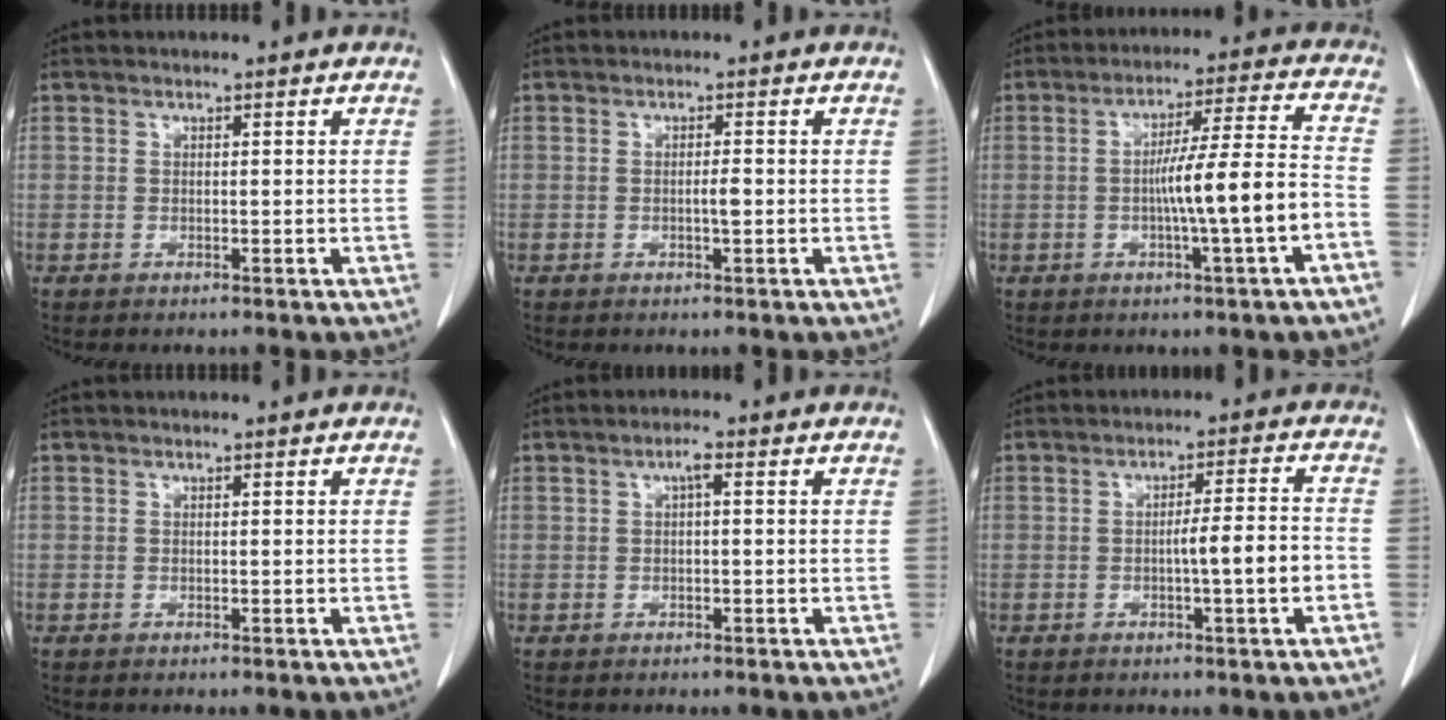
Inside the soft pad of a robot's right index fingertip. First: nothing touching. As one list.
[{"total": 1.4, "force": [-0.3, 0.1, 1.4], "torque": [-0.026, 0.000, -0.005]}, {"total": 10.9, "force": [-2.9, -0.8, 10.5], "torque": [-0.173, 0.008, -0.048]}, {"total": 0.0}, {"total": 1.7, "force": [0.5, 0.3, 1.6], "torque": [-0.026, 0.007, 0.006]}, {"total": 5.9, "force": [-1.6, -0.2, 5.6], "torque": [-0.082, 0.007, -0.023]}]